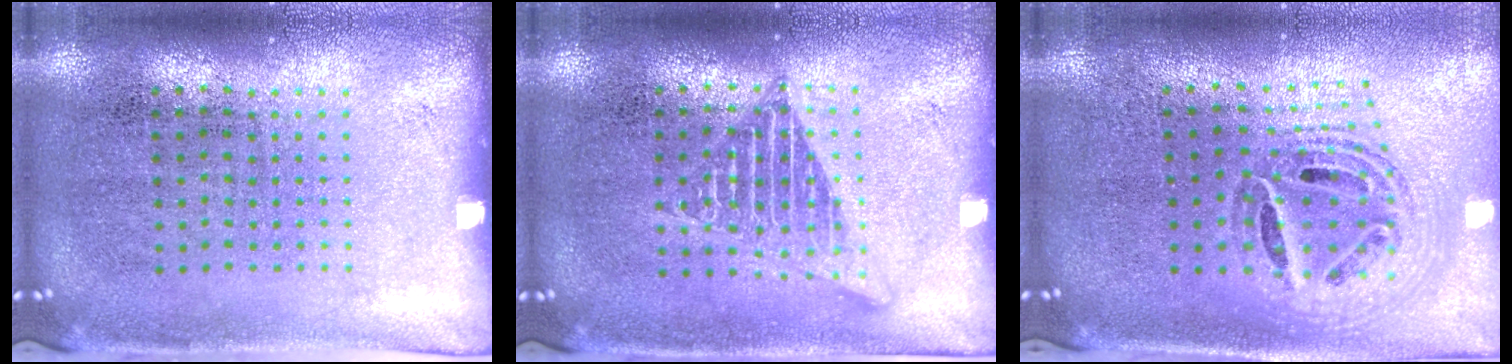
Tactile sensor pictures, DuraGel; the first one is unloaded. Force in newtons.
{"total": 2.4, "press": 2.4, "slide": 0.2}
{"total": 1.3, "press": 1.2, "slide": 0.5}